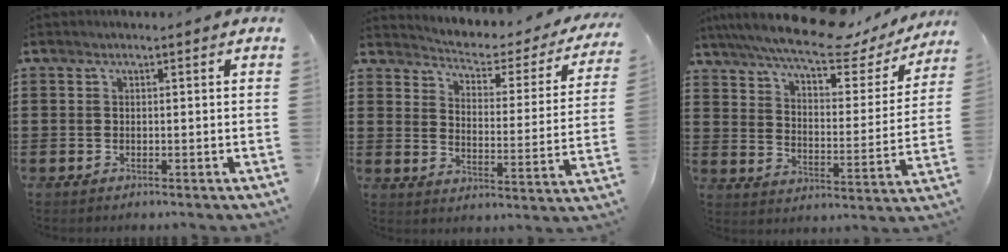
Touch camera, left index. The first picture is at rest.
{"total": 2.7, "force": [2.5, 0.7, 0.8], "torque": [-0.035, -0.027, 0.032]}
{"total": 11.0, "force": [9.3, 1.3, 5.8], "torque": [-0.122, -0.053, 0.154]}